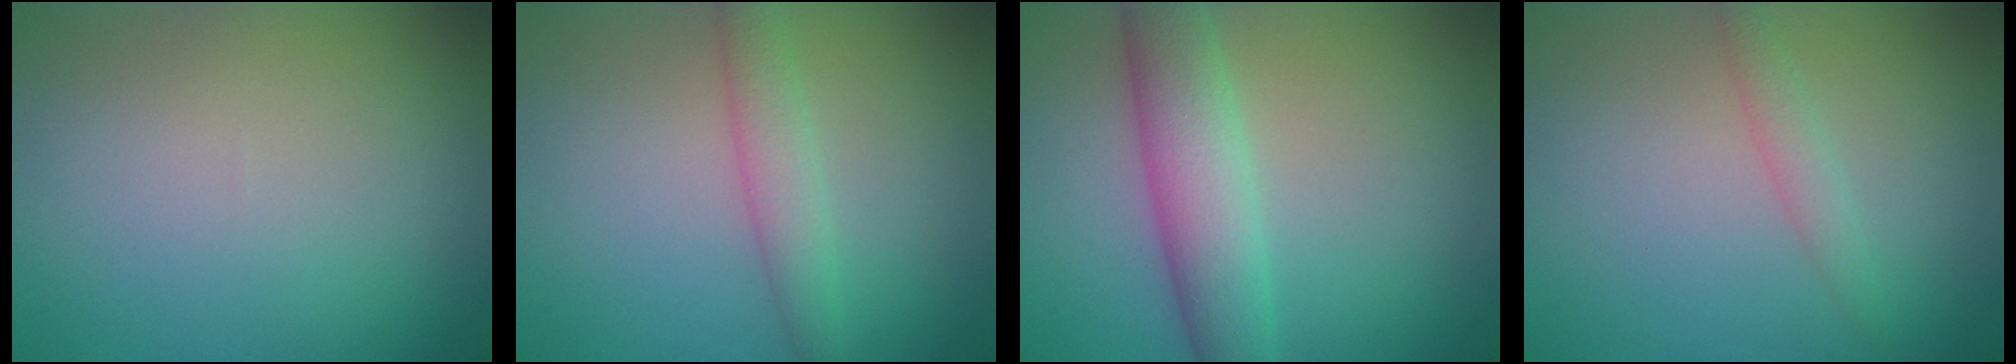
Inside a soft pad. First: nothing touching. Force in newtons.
{"total": 2.6, "press": 2.6, "slide": 0.0}
{"total": 5.4, "press": 5.4, "slide": 0.1}
{"total": 1.6, "press": 1.6, "slide": 0.0}